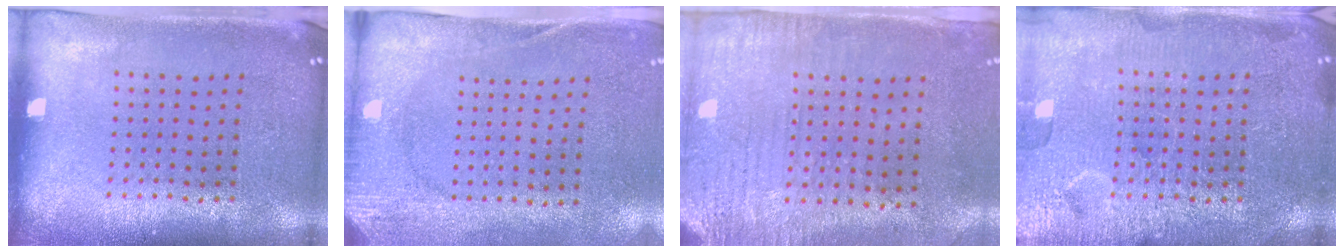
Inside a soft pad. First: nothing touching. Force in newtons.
{"total": 2.8, "press": 2.1, "slide": 1.8}
{"total": 3.1, "press": 2.5, "slide": 1.8}
{"total": 4.0, "press": 3.9, "slide": 0.5}